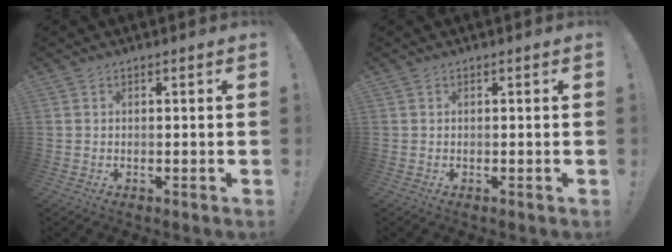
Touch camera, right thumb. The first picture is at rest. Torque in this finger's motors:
{"motor_torque": [0.00, 0.00, 0.02, -0.02, 0.01]}